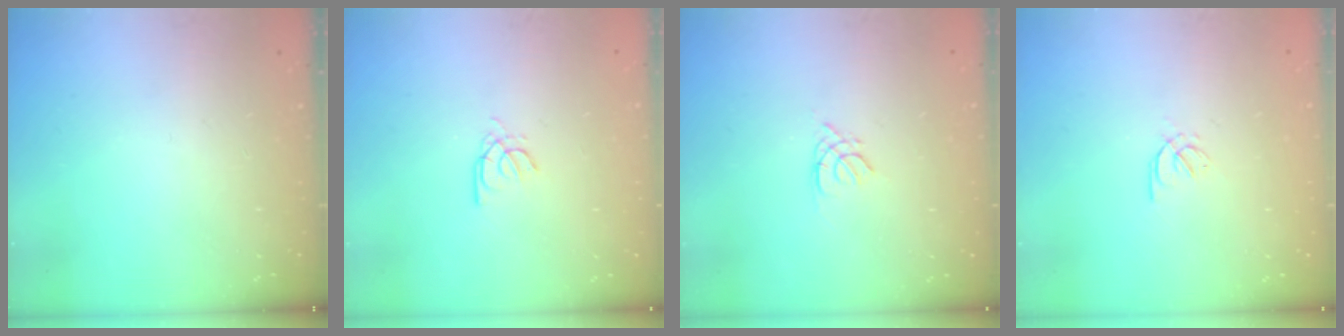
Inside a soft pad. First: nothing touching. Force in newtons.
{"total": 3.0, "press": 3.0, "slide": 0.5}
{"total": 1.3, "press": 1.3, "slide": 0.3}
{"total": 2.0, "press": 1.9, "slide": 0.6}